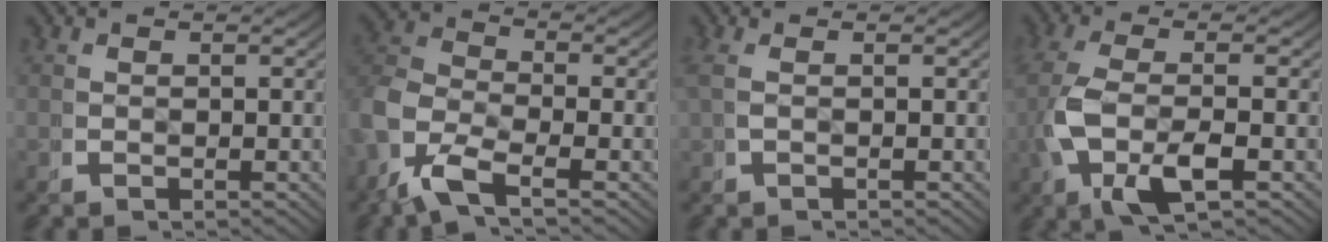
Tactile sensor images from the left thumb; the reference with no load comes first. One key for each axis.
{"total": 7.2, "fx": -1.4, "fy": 4.9, "fz": 5.1, "tx": -0.122, "ty": -0.020, "tz": -0.029}
{"total": 1.1, "fx": 0.1, "fy": -0.2, "fz": 1.0, "tx": -0.034, "ty": 0.003, "tz": 0.007}
{"total": 7.0, "fx": -0.6, "fy": 3.3, "fz": 6.1, "tx": -0.161, "ty": -0.019, "tz": 0.001}